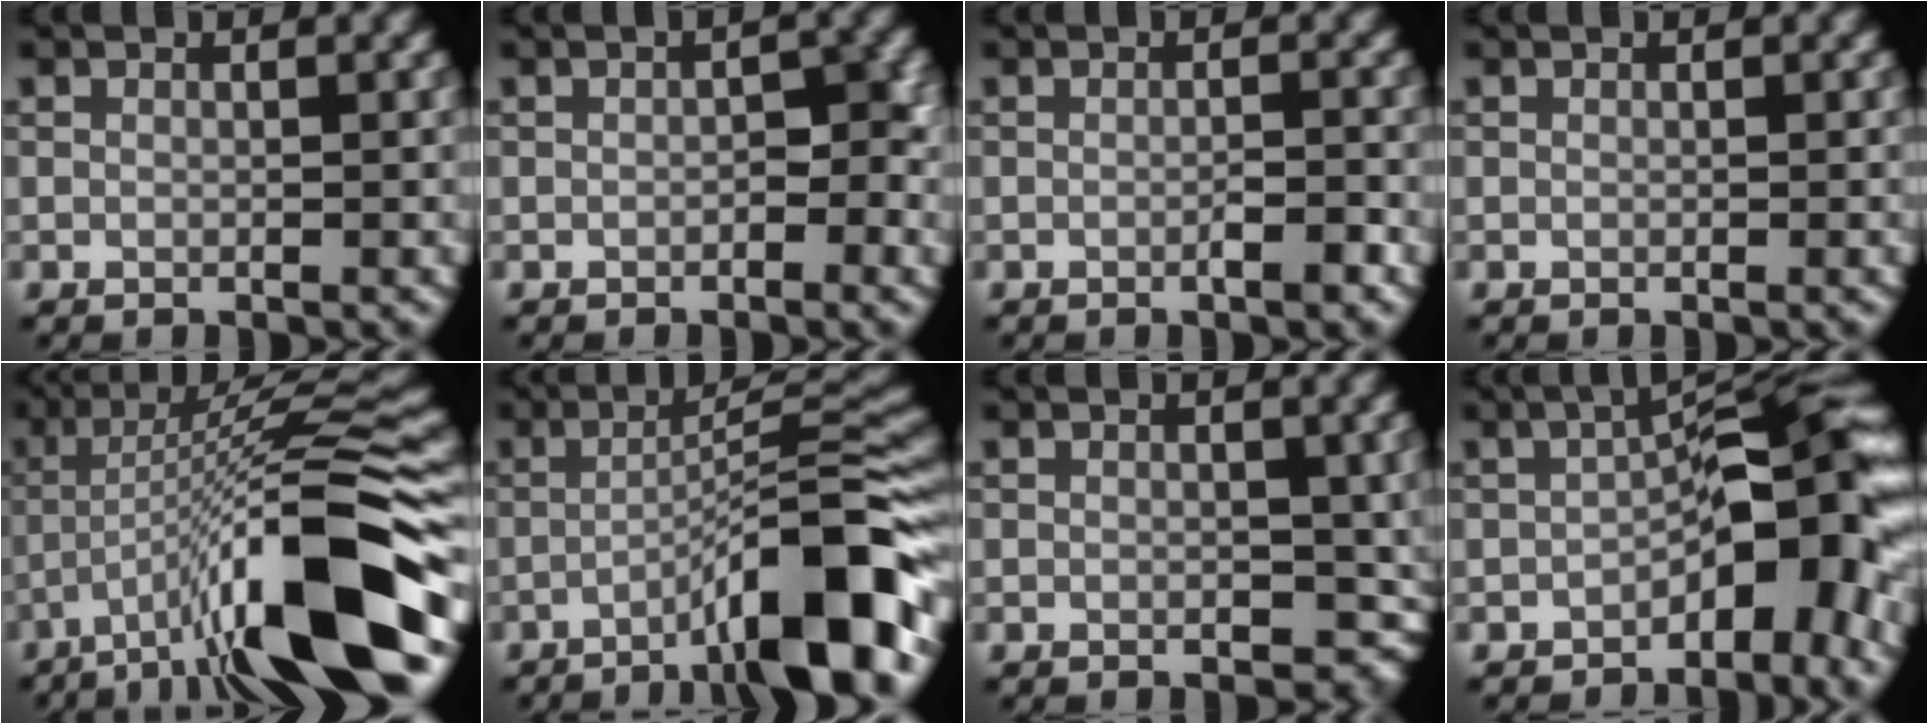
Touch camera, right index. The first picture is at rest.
{"total": 2.1, "force": [-0.5, 1.0, 1.7], "torque": [-0.021, 0.002, -0.009]}
{"total": 1.5, "force": [-0.7, 0.2, 1.4], "torque": [-0.021, 0.001, -0.013]}
{"total": 0.0}
{"total": 13.8, "force": [-6.6, 2.5, 11.9], "torque": [-0.195, 0.011, -0.105]}
{"total": 11.0, "force": [-5.5, 1.6, 9.3], "torque": [-0.125, 0.026, -0.093]}
{"total": 3.1, "force": [-0.2, 2.1, 2.3], "torque": [-0.024, -0.008, -0.001]}
{"total": 8.4, "force": [-2.7, 3.6, 7.1], "torque": [-0.079, 0.022, -0.054]}